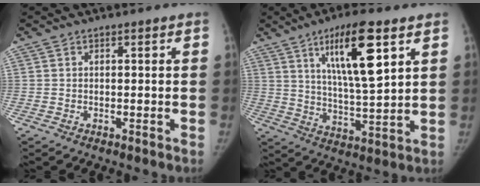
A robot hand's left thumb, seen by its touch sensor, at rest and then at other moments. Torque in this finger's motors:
{"motor_torque": [0.98, -0.10, 1.76, -1.01, 0.54]}